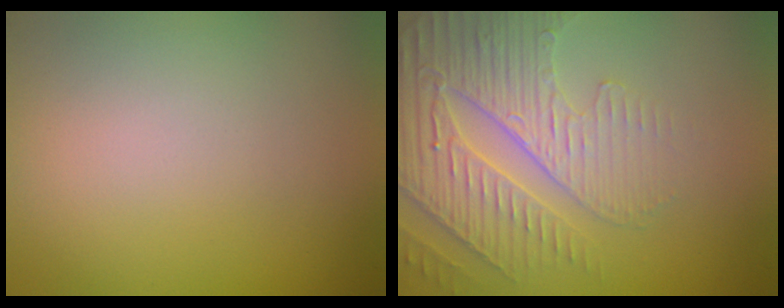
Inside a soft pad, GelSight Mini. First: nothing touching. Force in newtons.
{"total": 4.8, "press": 4.4, "slide": 1.9}